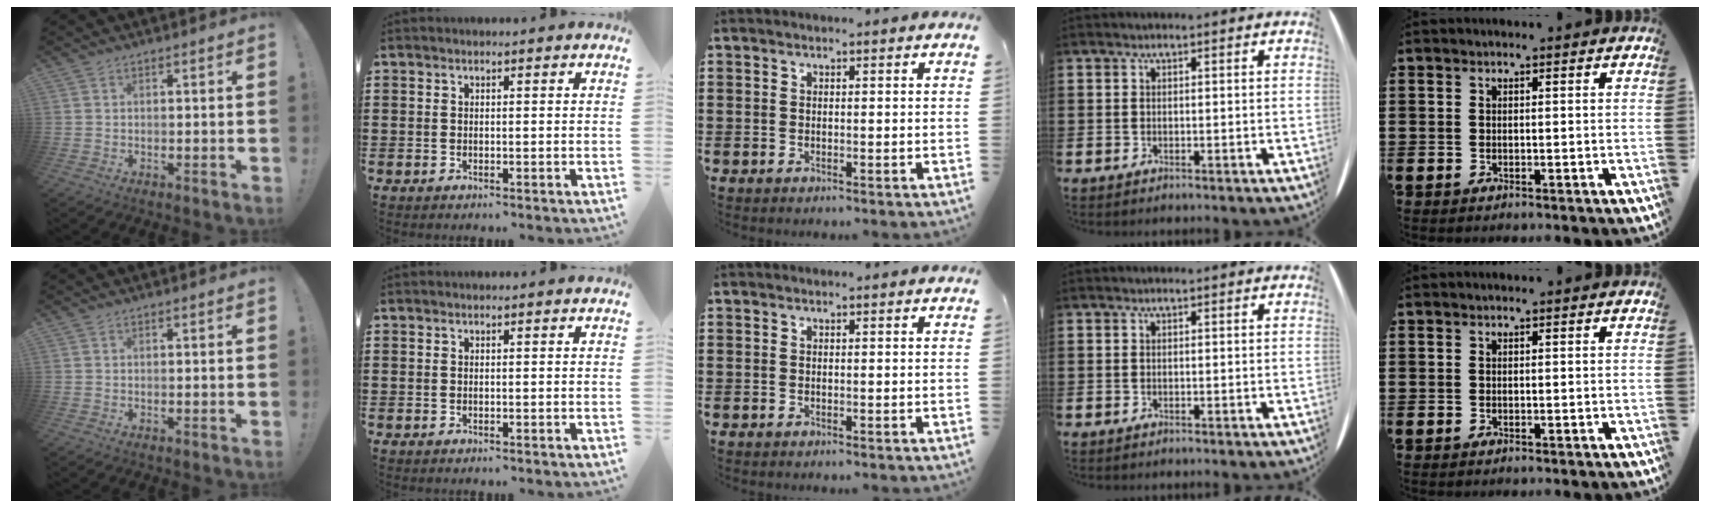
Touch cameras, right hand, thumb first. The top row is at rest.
{}